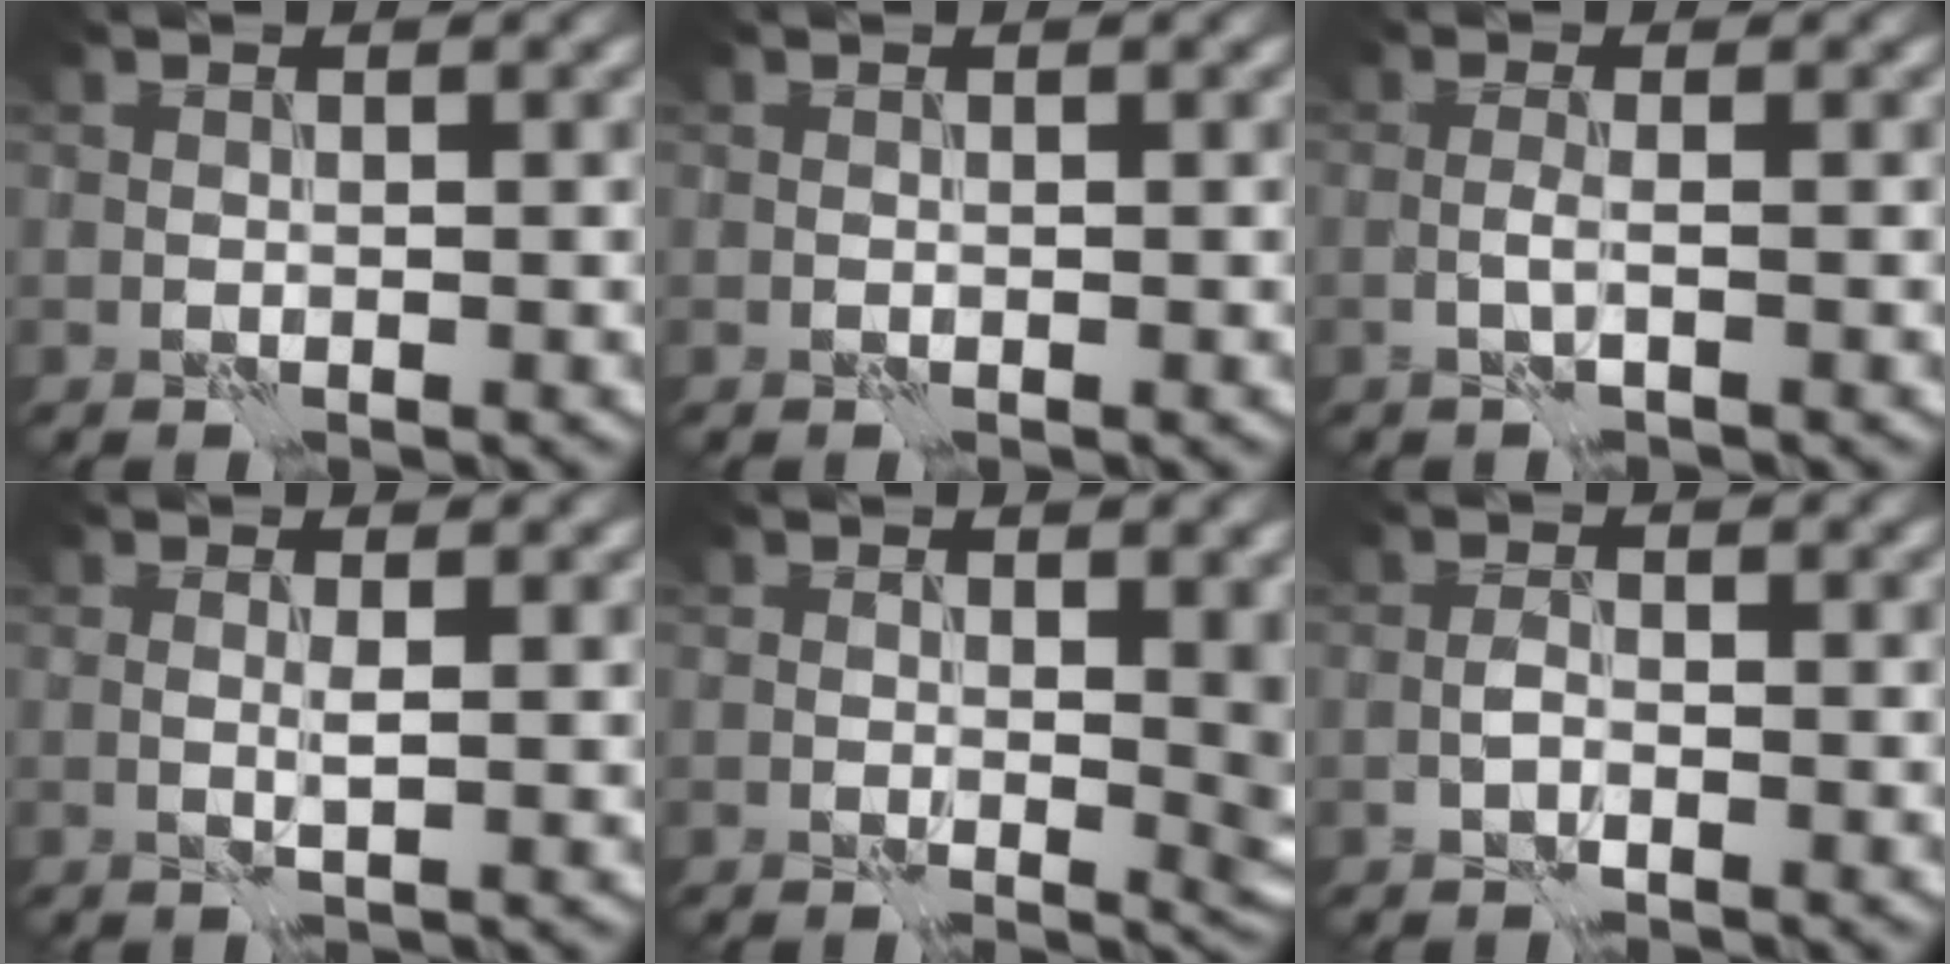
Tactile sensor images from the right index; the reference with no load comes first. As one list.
[{"total": 0.0}, {"total": 1.0, "force": [-0.3, -0.4, 0.9], "torque": [-0.021, 0.003, -0.009]}, {"total": 1.0, "force": [0.3, -0.3, 0.8], "torque": [-0.018, -0.001, 0.006]}, {"total": 4.1, "force": [0.1, 1.8, 3.7], "torque": [-0.041, -0.006, 0.003]}, {"total": 0.9, "force": [-0.6, 0.1, 0.6], "torque": [-0.012, 0.004, -0.014]}]